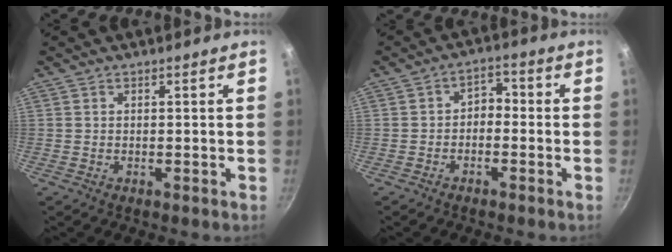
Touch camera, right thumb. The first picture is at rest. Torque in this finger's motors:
{"motor_torque": [-0.11, 0.13, 0.41, -0.05, 0.01]}